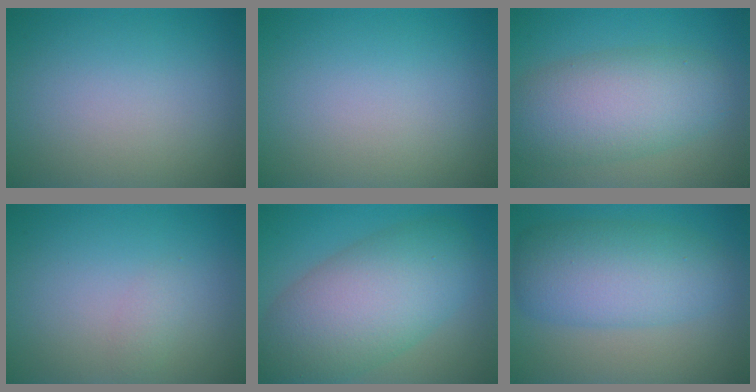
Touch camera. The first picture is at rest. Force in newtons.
{"total": 0.0}
{"total": 7.6, "press": 7.6, "slide": 0.2}
{"total": 0.8, "press": 0.8, "slide": 0.0}
{"total": 9.9, "press": 9.8, "slide": 0.6}
{"total": 7.0, "press": 7.0, "slide": 0.1}